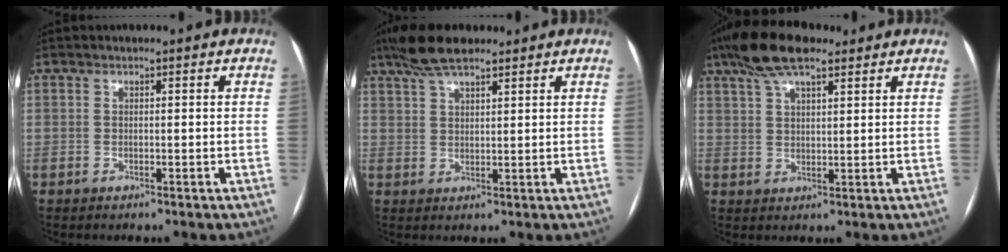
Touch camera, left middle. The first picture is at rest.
{"total": 7.4, "force": [5.7, 1.8, 4.3], "torque": [-0.088, 0.025, 0.104]}
{"total": 9.7, "force": [6.9, 2.8, 6.2], "torque": [-0.122, 0.029, 0.121]}